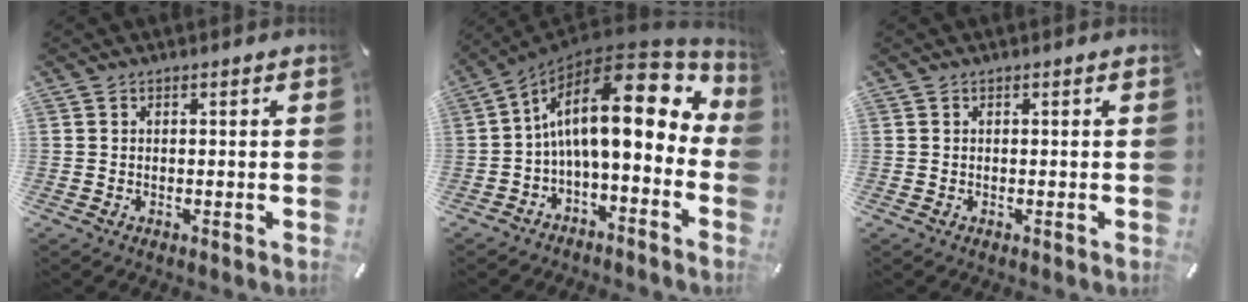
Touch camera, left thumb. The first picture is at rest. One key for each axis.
{"total": 20.4, "fx": 4.5, "fy": 8.4, "fz": 18.0, "tx": -0.295, "ty": -0.040, "tz": 0.070}
{"total": 0.0}